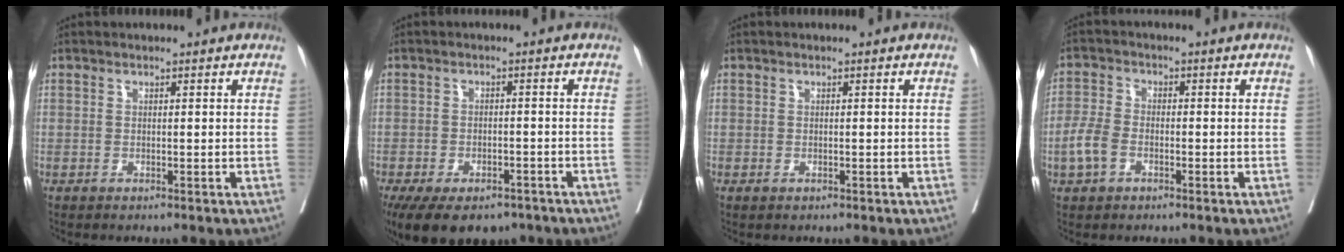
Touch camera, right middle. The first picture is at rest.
{"total": 13.4, "force": [-9.5, 6.6, 6.9], "torque": [-0.140, -0.017, -0.131]}
{"total": 0.0}
{"total": 4.3, "force": [-1.7, 2.6, 3.0], "torque": [-0.078, 0.005, -0.036]}